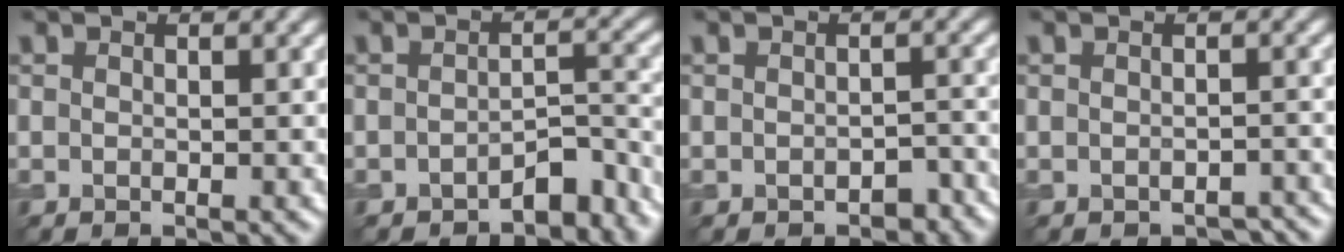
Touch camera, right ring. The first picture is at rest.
{"total": 3.9, "force": [-3.1, 1.6, 1.9], "torque": [-0.015, 0.006, -0.045]}
{"total": 1.8, "force": [-1.0, 1.1, 0.9], "torque": [-0.011, -0.001, -0.010]}
{"total": 1.4, "force": [-1.2, 0.7, 0.3], "torque": [0.002, -0.003, -0.012]}